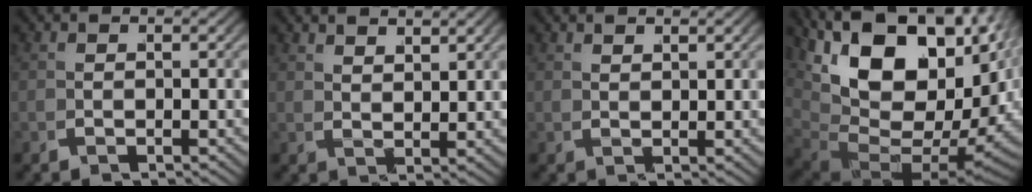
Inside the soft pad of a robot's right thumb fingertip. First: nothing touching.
{"total": 2.8, "force": [2.7, 0.0, 0.7], "torque": [-0.003, 0.003, 0.057]}
{"total": 1.5, "force": [1.5, -0.2, 0.1], "torque": [0.004, 0.002, 0.032]}
{"total": 21.9, "force": [0.8, 14.2, 16.6], "torque": [-0.314, -0.066, 0.050]}